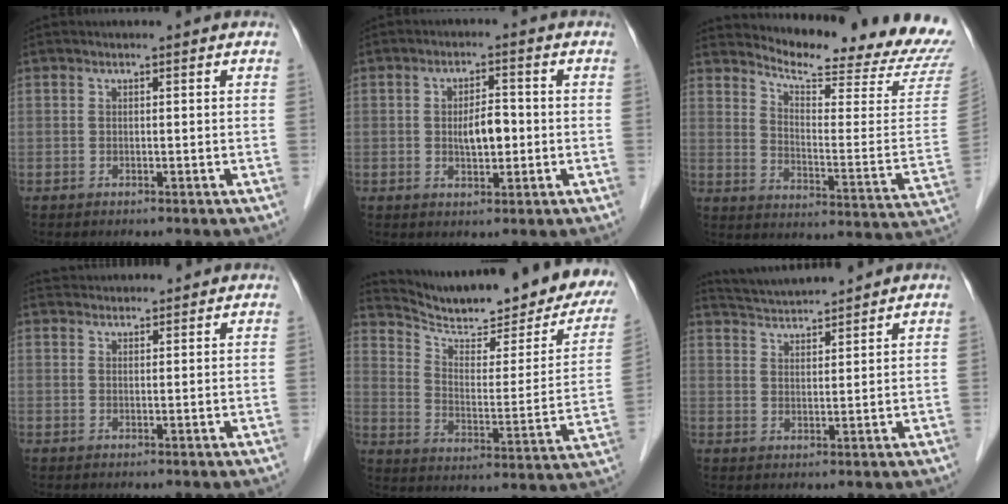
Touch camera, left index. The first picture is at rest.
{"total": 4.4, "force": [-0.7, 1.8, 4.0], "torque": [-0.070, -0.002, -0.012]}
{"total": 20.5, "force": [19.7, 0.2, 5.7], "torque": [-0.096, -0.131, 0.240]}
{"total": 4.5, "force": [4.4, 0.7, 0.5], "torque": [-0.010, 0.033, 0.065]}
{"total": 25.0, "force": [21.3, 4.8, 12.2], "torque": [-0.185, -0.054, 0.280]}
{"total": 6.4, "force": [6.3, -0.6, 1.2], "torque": [-0.032, 0.017, 0.110]}